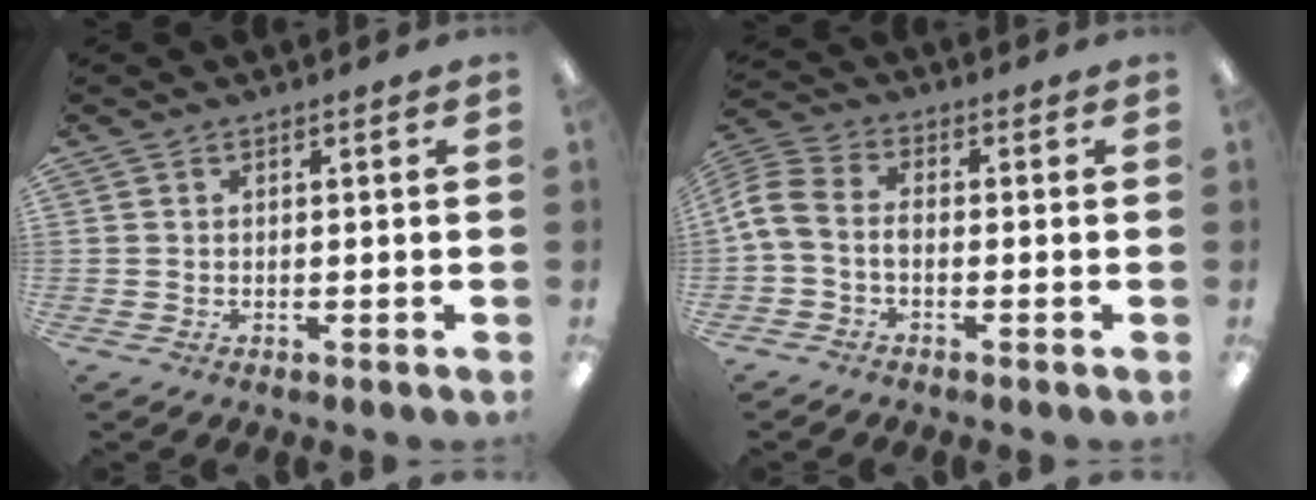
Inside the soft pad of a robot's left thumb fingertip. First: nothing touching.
{"total": 7.3, "force": [-1.3, 4.7, 5.5], "torque": [-0.126, -0.002, -0.022]}